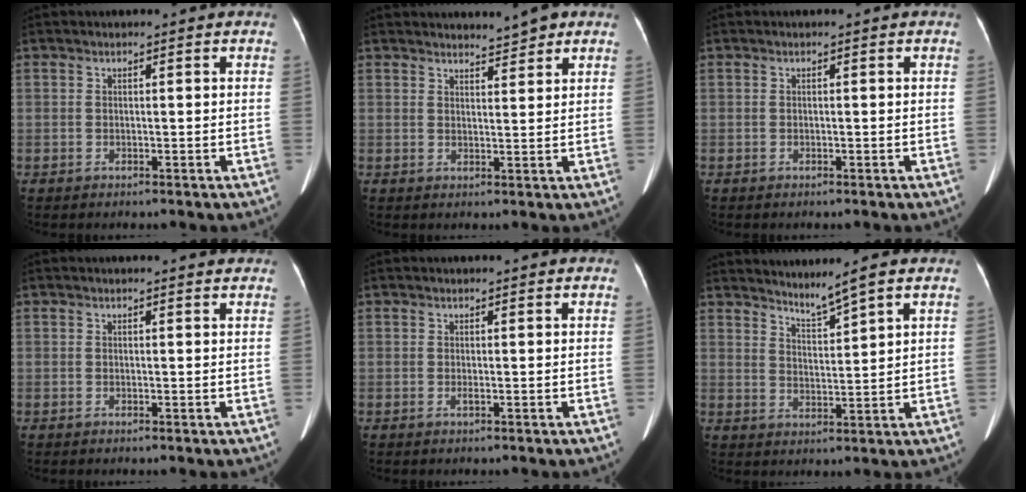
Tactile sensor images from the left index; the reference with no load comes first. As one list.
[{"total": 2.5, "force": [2.5, 0.2, 0.5], "torque": [-0.017, -0.006, 0.035]}, {"total": 0.0}, {"total": 1.5, "force": [1.5, 0.1, 0.1], "torque": [-0.010, -0.007, 0.011]}, {"total": 0.7, "force": [0.3, 0.0, 0.7], "torque": [-0.014, 0.006, 0.004]}, {"total": 3.7, "force": [3.2, -1.3, 1.3], "torque": [-0.034, -0.017, 0.069]}]